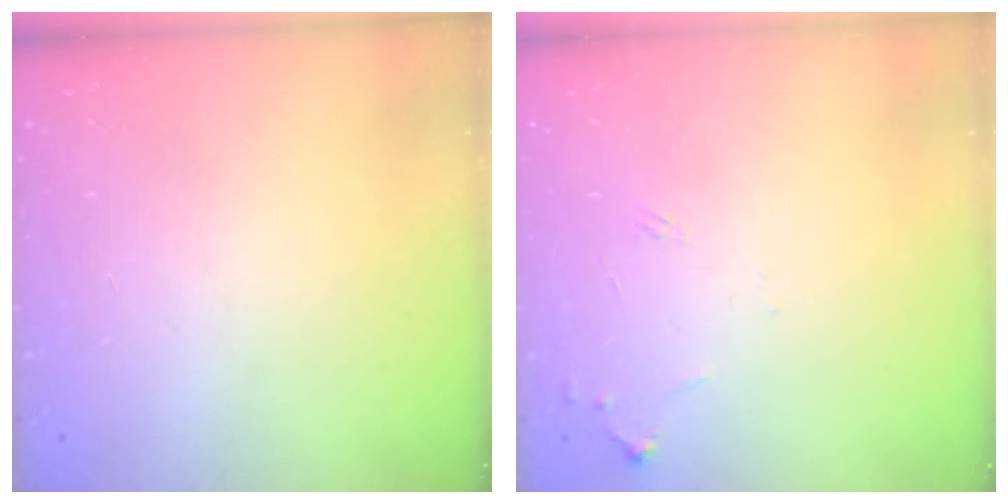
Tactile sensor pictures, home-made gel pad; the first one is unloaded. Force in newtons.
{"total": 6.3, "press": 6.3, "slide": 0.8}